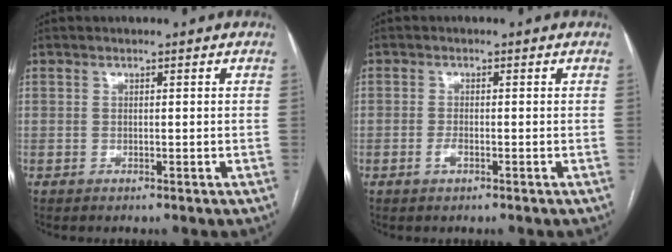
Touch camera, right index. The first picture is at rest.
{"total": 1.3, "force": [-0.7, 0.5, 1.1], "torque": [-0.021, 0.001, -0.011]}